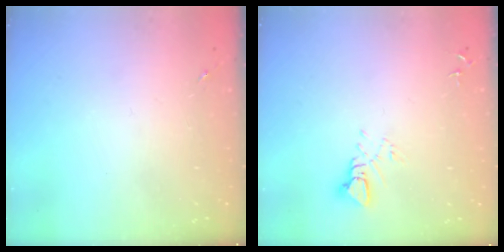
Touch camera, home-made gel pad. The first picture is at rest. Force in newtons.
{"total": 5.3, "press": 5.3, "slide": 0.3}